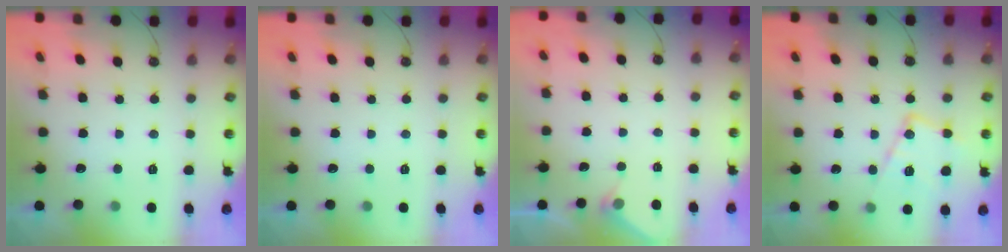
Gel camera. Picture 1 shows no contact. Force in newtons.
{"total": 0.0}
{"total": 3.0, "press": 2.9, "slide": 0.4}
{"total": 14.7, "press": 14.7, "slide": 1.2}